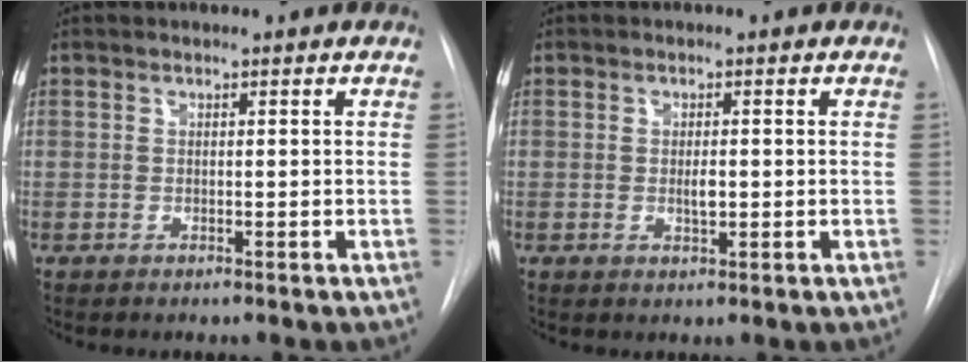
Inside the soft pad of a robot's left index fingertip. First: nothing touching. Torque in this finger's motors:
{"motor_torque": [0.27, 0.00, 0.03, 0.02]}